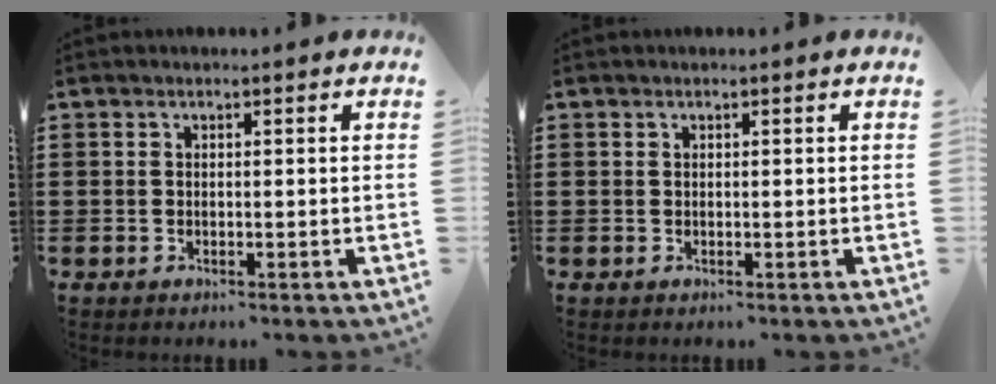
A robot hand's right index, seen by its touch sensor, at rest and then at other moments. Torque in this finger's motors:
{"motor_torque": [0.09, 0.14, 0.03, -0.01]}